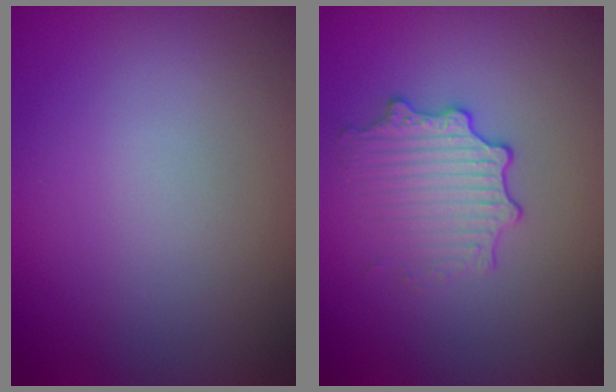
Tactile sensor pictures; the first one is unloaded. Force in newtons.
{"total": 2.9, "press": 2.8, "slide": 0.7}